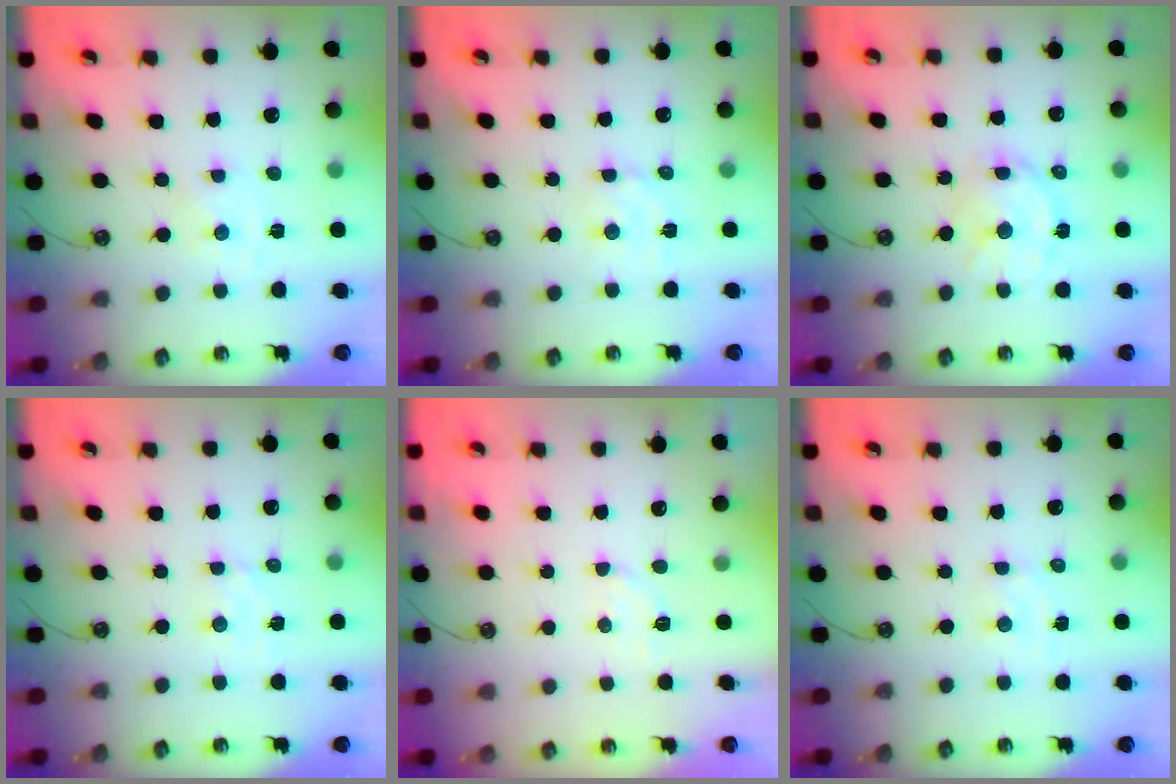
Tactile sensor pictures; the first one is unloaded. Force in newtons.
{"total": 3.5, "press": 3.5, "slide": 0.2}
{"total": 11.4, "press": 11.4, "slide": 0.7}
{"total": 2.5, "press": 2.4, "slide": 0.4}
{"total": 2.8, "press": 2.8, "slide": 0.5}
{"total": 3.2, "press": 3.2, "slide": 0.4}